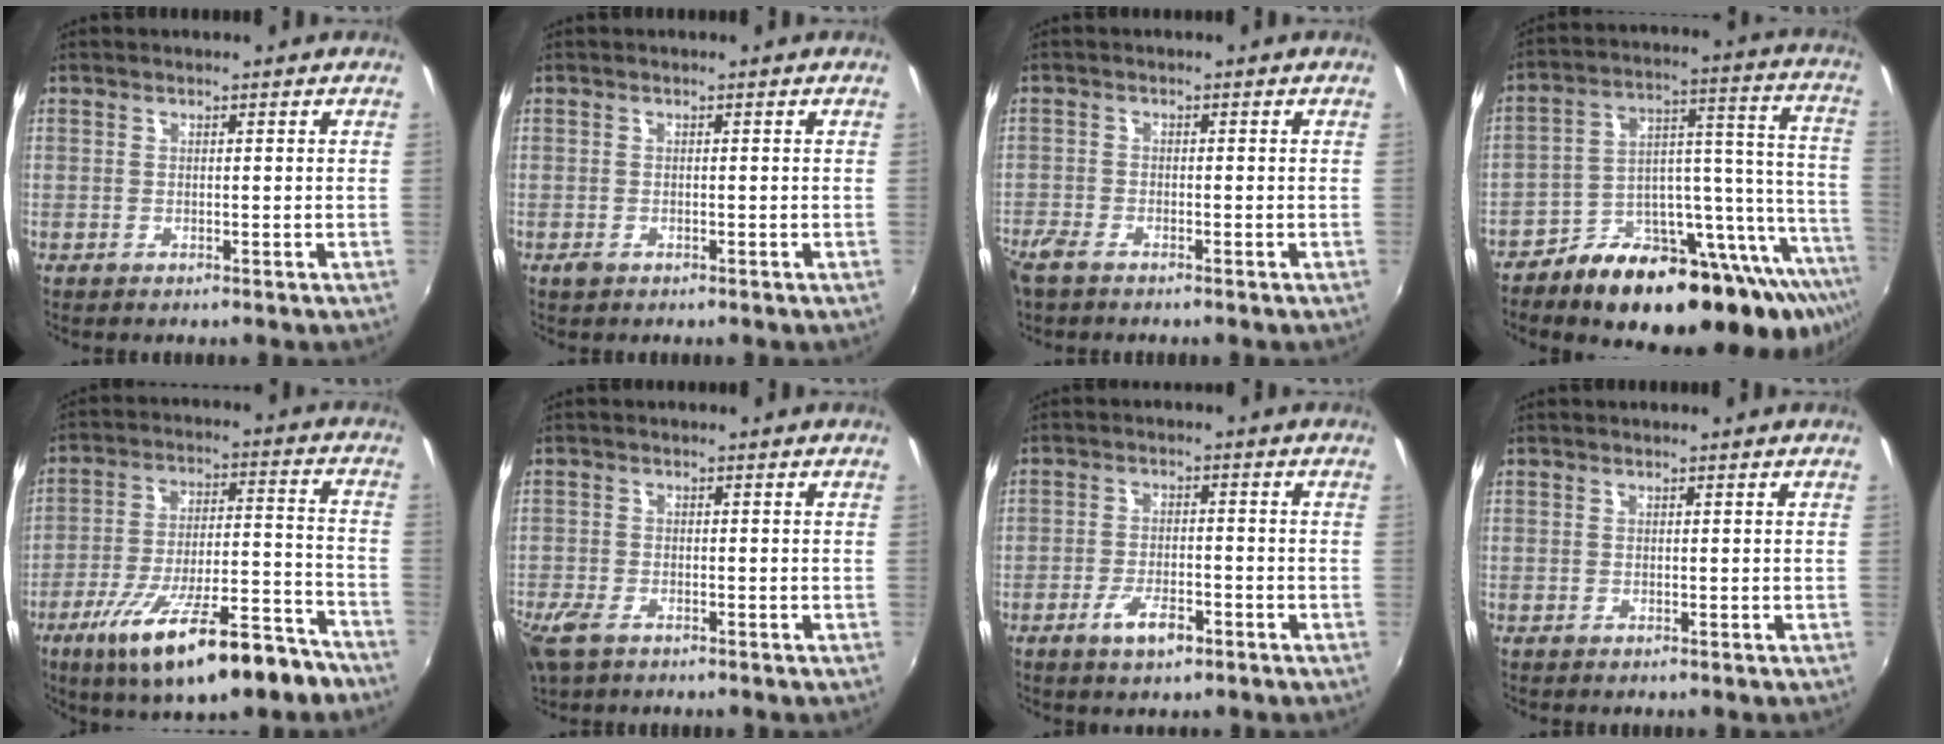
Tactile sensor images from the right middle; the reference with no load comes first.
{"total": 1.1, "force": [-0.7, 0.7, 0.5], "torque": [-0.011, -0.003, -0.014]}
{"total": 3.7, "force": [-3.0, 1.3, 1.8], "torque": [-0.050, -0.011, -0.062]}
{"total": 27.8, "force": [-18.6, 10.2, 18.0], "torque": [-0.222, 0.012, -0.267]}
{"total": 20.2, "force": [-13.5, 4.9, 14.1], "torque": [-0.245, -0.029, -0.204]}
{"total": 6.0, "force": [-3.8, 3.0, 3.5], "torque": [-0.095, -0.019, -0.076]}
{"total": 5.4, "force": [-3.2, 1.9, 3.9], "torque": [-0.084, -0.004, -0.054]}
{"total": 0.0}